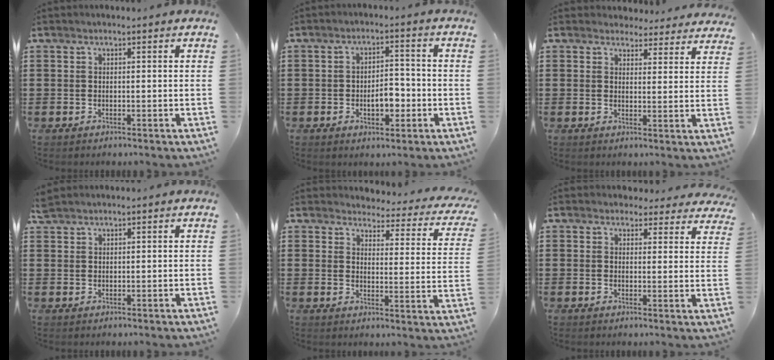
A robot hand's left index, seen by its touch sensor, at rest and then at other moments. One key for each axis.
{"total": 5.1, "fx": -1.4, "fy": 2.6, "fz": 4.2, "tx": -0.058, "ty": 0.003, "tz": -0.031}
{"total": 3.6, "fx": 3.4, "fy": 1.0, "fz": 0.4, "tx": -0.011, "ty": -0.013, "tz": 0.062}
{"total": 1.6, "fx": 1.4, "fy": 0.4, "fz": 0.5, "tx": -0.012, "ty": 0.002, "tz": 0.028}
{"total": 3.5, "fx": 3.3, "fy": 0.6, "fz": 0.9, "tx": -0.031, "ty": -0.030, "tz": 0.051}
{"total": 3.0, "fx": 2.7, "fy": 1.1, "fz": 0.4, "tx": -0.011, "ty": -0.008, "tz": 0.049}